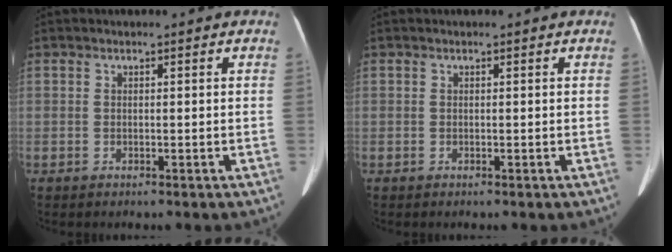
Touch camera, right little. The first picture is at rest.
{"total": 0.0}